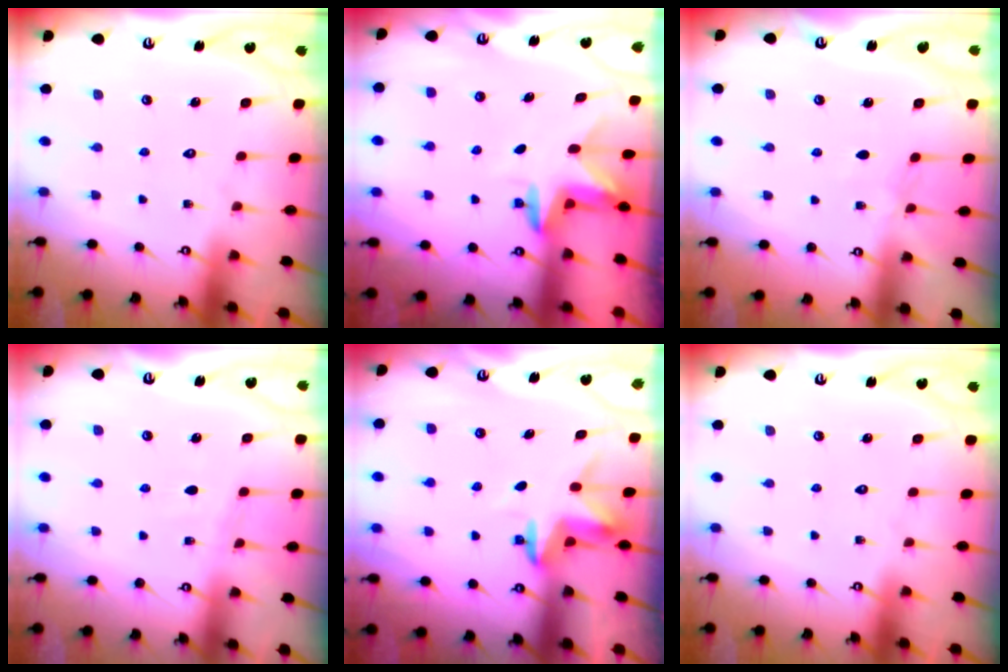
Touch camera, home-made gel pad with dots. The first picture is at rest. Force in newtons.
{"total": 2.6, "press": 2.6, "slide": 0.2}
{"total": 2.8, "press": 2.8, "slide": 0.4}
{"total": 2.4, "press": 2.4, "slide": 0.4}
{"total": 3.7, "press": 3.7, "slide": 0.2}
{"total": 0.0}